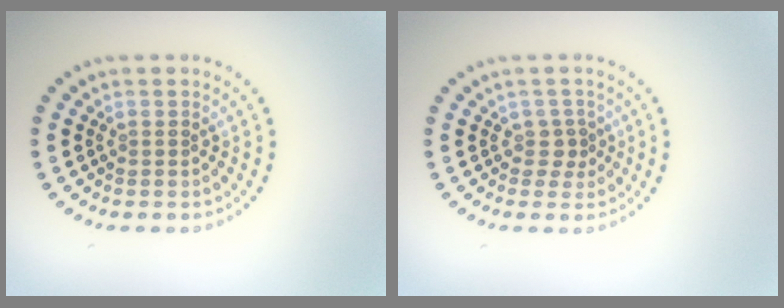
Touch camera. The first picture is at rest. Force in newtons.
{"total": 1.4, "press": 1.1, "slide": 0.9}